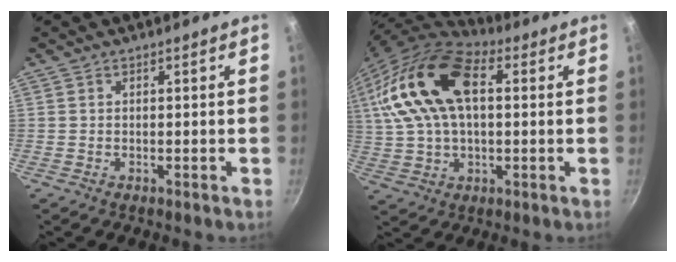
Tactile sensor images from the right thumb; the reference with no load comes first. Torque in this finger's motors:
{"motor_torque": [1.18, 3.80, 0.42, 0.07, 0.30]}